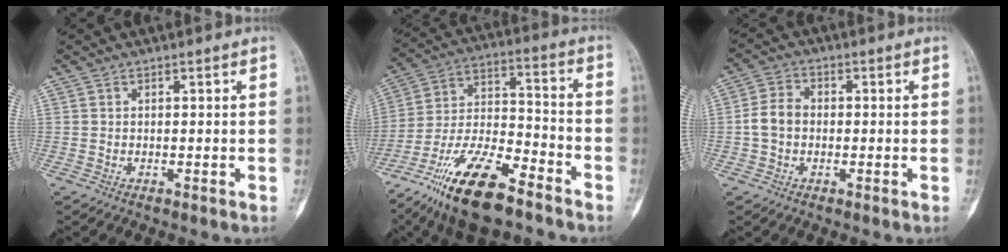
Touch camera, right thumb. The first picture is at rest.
{"total": 19.0, "force": [-12.8, 6.2, 12.6], "torque": [-0.243, 0.067, -0.231]}
{"total": 5.1, "force": [-0.5, 3.9, 3.3], "torque": [-0.061, 0.017, -0.017]}